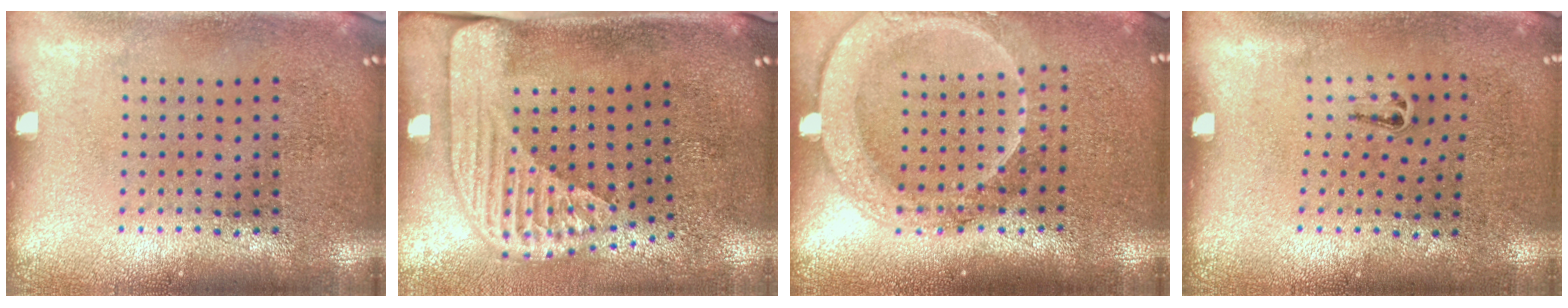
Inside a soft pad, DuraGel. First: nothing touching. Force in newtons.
{"total": 2.3, "press": 1.8, "slide": 1.5}
{"total": 2.1, "press": 1.9, "slide": 0.9}
{"total": 0.5, "press": 0.3, "slide": 0.4}